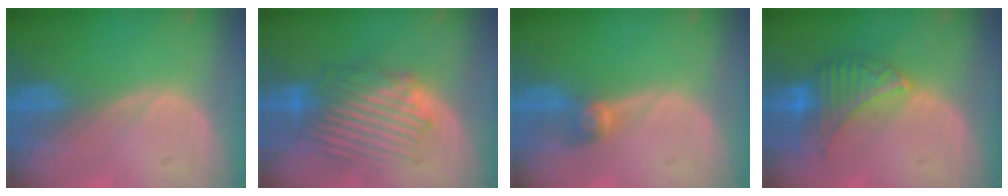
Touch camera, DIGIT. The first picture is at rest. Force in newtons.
{"total": 8.9, "press": 8.6, "slide": 2.3}
{"total": 2.6, "press": 2.5, "slide": 0.6}
{"total": 7.9, "press": 7.1, "slide": 3.4}